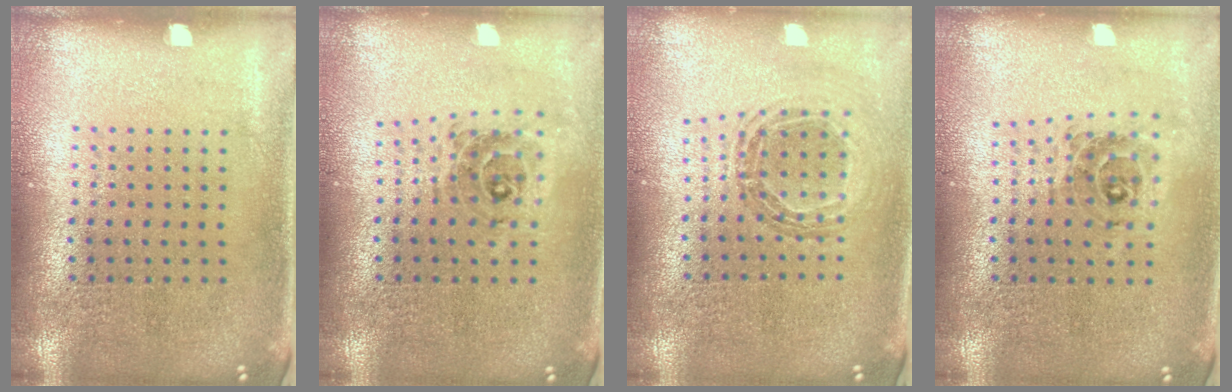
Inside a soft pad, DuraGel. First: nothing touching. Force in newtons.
{"total": 0.7, "press": 0.7, "slide": 0.1}
{"total": 0.8, "press": 0.8, "slide": 0.1}
{"total": 0.7, "press": 0.7, "slide": 0.1}